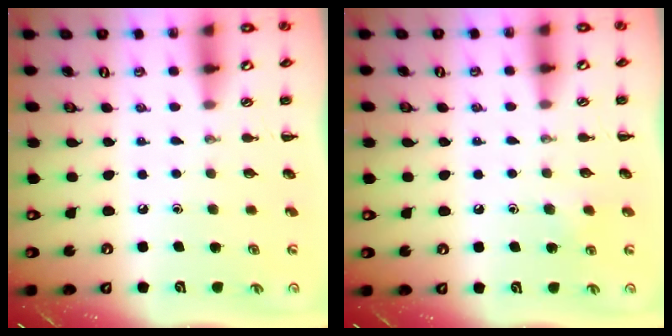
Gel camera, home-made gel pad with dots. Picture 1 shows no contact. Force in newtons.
{"total": 4.3, "press": 4.1, "slide": 1.2}